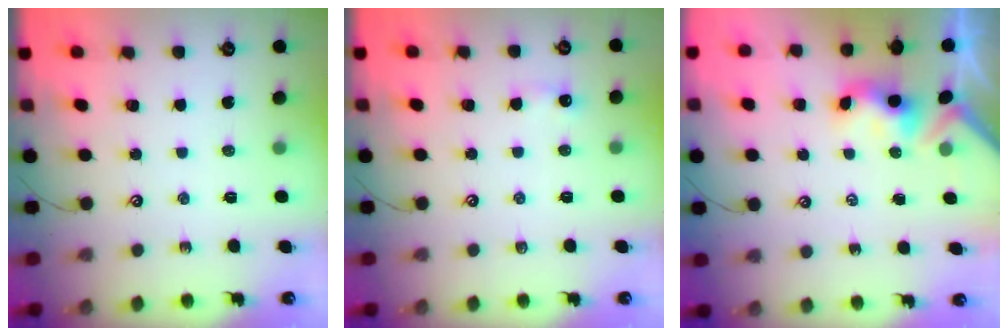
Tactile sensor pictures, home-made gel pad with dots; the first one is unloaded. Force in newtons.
{"total": 2.6, "press": 2.6, "slide": 0.4}
{"total": 3.8, "press": 3.8, "slide": 0.2}